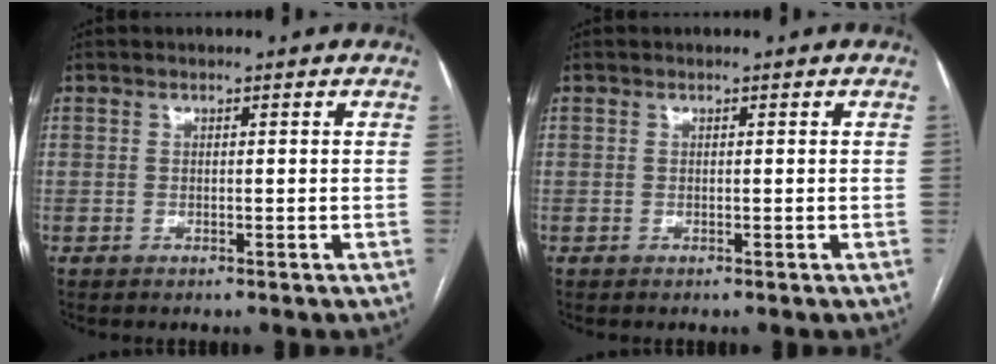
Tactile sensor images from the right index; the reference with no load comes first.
{"total": 0.0}